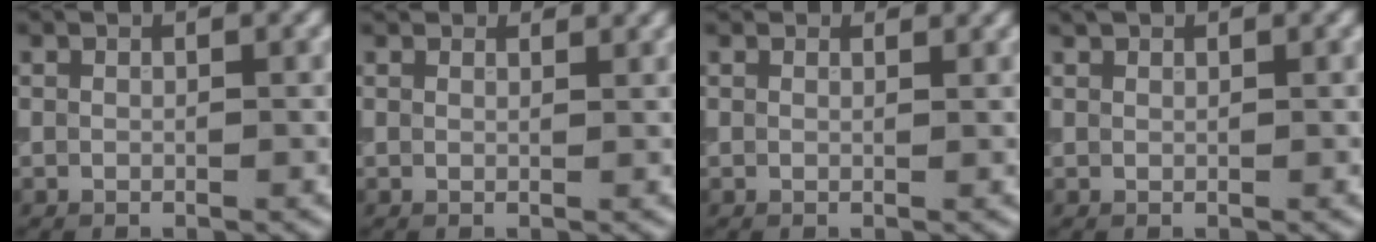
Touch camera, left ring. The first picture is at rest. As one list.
[{"total": 2.5, "force": [2.3, 0.6, 0.6], "torque": [-0.014, -0.001, 0.028]}, {"total": 1.6, "force": [1.5, 0.4, 0.3], "torque": [-0.010, -0.004, 0.014]}, {"total": 0.7, "force": [0.6, 0.3, 0.1], "torque": [-0.001, 0.003, 0.015]}]